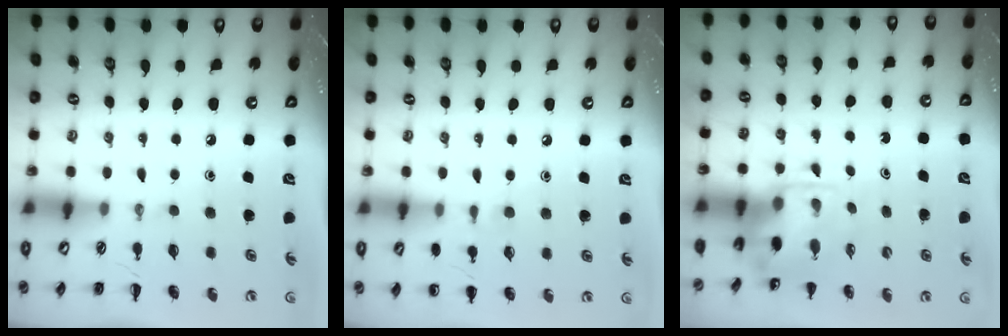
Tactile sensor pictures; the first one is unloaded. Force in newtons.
{"total": 5.7, "press": 5.5, "slide": 1.6}
{"total": 4.3, "press": 4.3, "slide": 0.4}